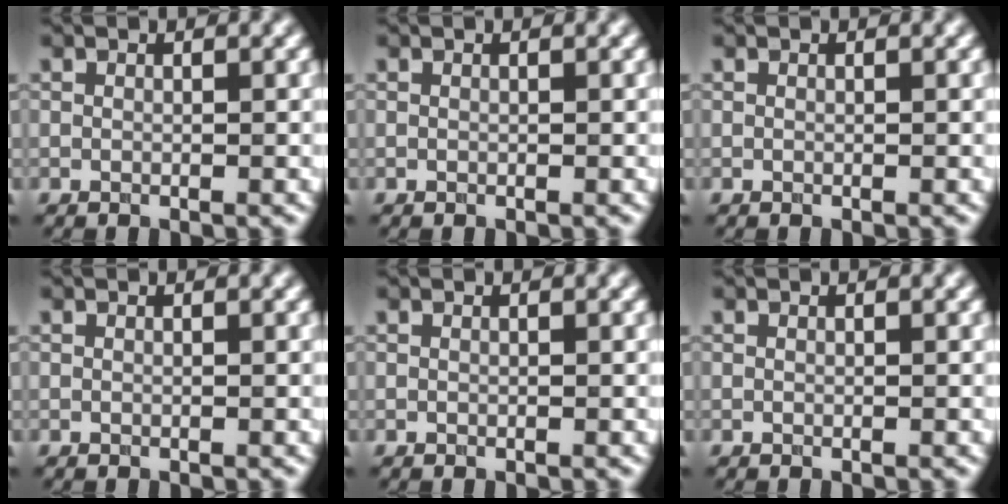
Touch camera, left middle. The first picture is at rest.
{"total": 0.0}
{"total": 0.0}
{"total": 0.0}
{"total": 0.0}
{"total": 0.0}